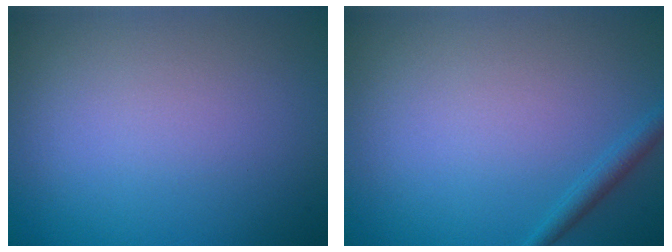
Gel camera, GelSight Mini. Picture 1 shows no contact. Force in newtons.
{"total": 1.4, "press": 1.4, "slide": 0.1}